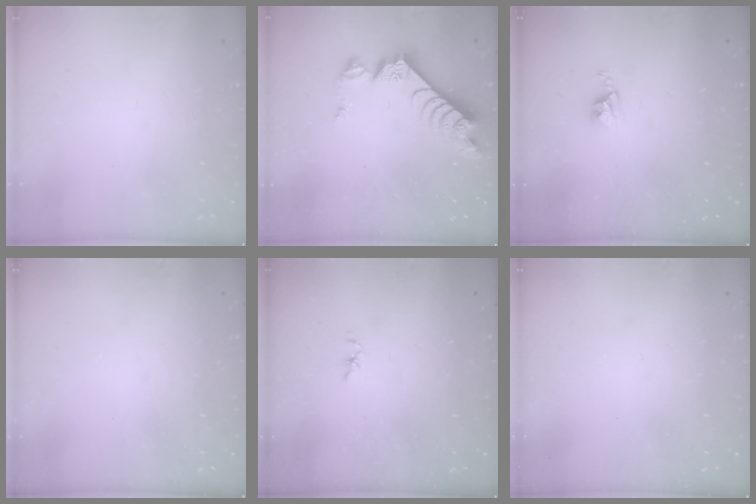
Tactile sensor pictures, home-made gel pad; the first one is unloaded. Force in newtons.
{"total": 9.5, "press": 9.4, "slide": 1.0}
{"total": 2.8, "press": 2.7, "slide": 0.4}
{"total": 0.6, "press": 0.4, "slide": 0.4}
{"total": 1.2, "press": 1.1, "slide": 0.2}
{"total": 0.0}